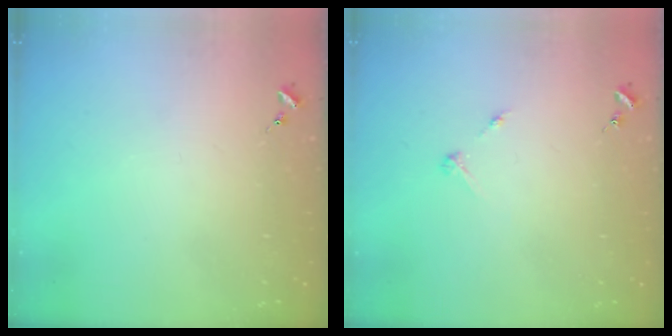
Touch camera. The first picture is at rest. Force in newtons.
{"total": 2.8, "press": 2.8, "slide": 0.3}